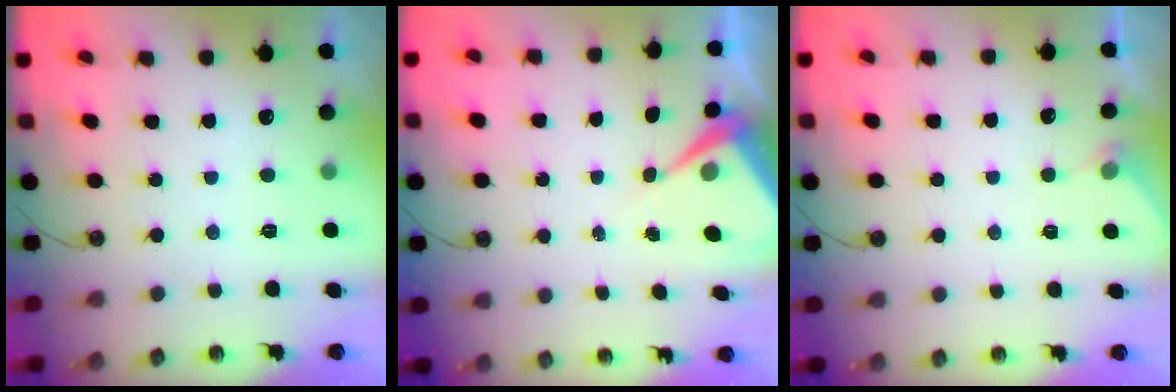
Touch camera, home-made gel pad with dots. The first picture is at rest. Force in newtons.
{"total": 5.5, "press": 5.5, "slide": 0.3}
{"total": 2.7, "press": 2.7, "slide": 0.4}